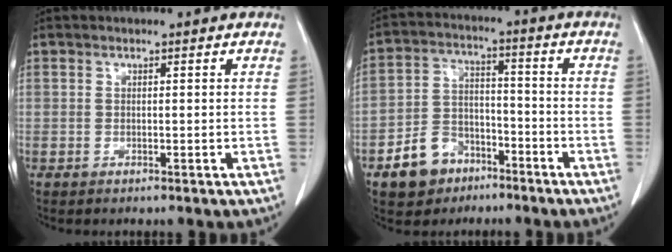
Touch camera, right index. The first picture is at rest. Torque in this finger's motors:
{"motor_torque": [-0.02, -0.20, -0.12, -0.11]}